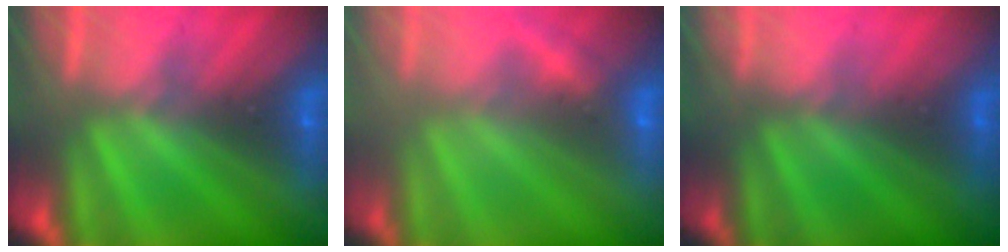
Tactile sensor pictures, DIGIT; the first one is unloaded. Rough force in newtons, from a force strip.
{"total": 2.4}
{"total": 2.4}